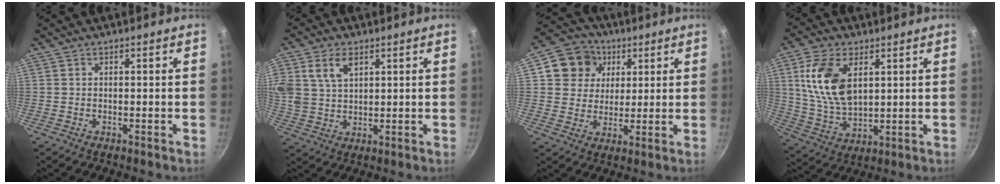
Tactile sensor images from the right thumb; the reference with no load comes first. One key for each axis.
{"total": 9.9, "fx": 4.2, "fy": 6.6, "fz": 6.0, "tx": -0.115, "ty": -0.001, "tz": 0.083}
{"total": 10.5, "fx": 3.8, "fy": 9.2, "fz": 3.6, "tx": -0.029, "ty": 0.003, "tz": 0.056}
{"total": 14.0, "fx": 4.2, "fy": 8.0, "fz": 10.7, "tx": -0.195, "ty": -0.019, "tz": 0.089}